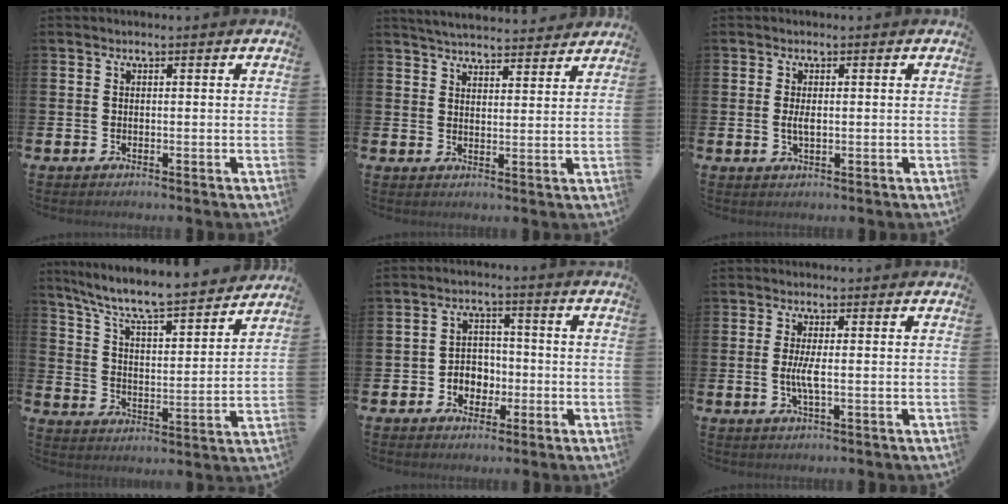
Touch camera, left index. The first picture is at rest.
{"total": 4.2, "force": [4.2, 0.3, 0.2], "torque": [-0.014, -0.026, 0.075]}
{"total": 1.8, "force": [0.1, 0.7, 1.6], "torque": [-0.033, 0.002, 0.001]}
{"total": 8.2, "force": [7.6, 0.7, 3.0], "torque": [-0.089, -0.060, 0.125]}
{"total": 3.8, "force": [-1.2, 3.4, 1.2], "torque": [-0.025, 0.004, -0.032]}
{"total": 2.7, "force": [-0.2, 0.3, 2.7], "torque": [-0.058, -0.001, -0.004]}